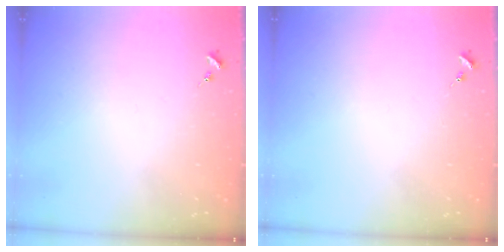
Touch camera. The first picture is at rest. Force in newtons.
{"total": 0.0}